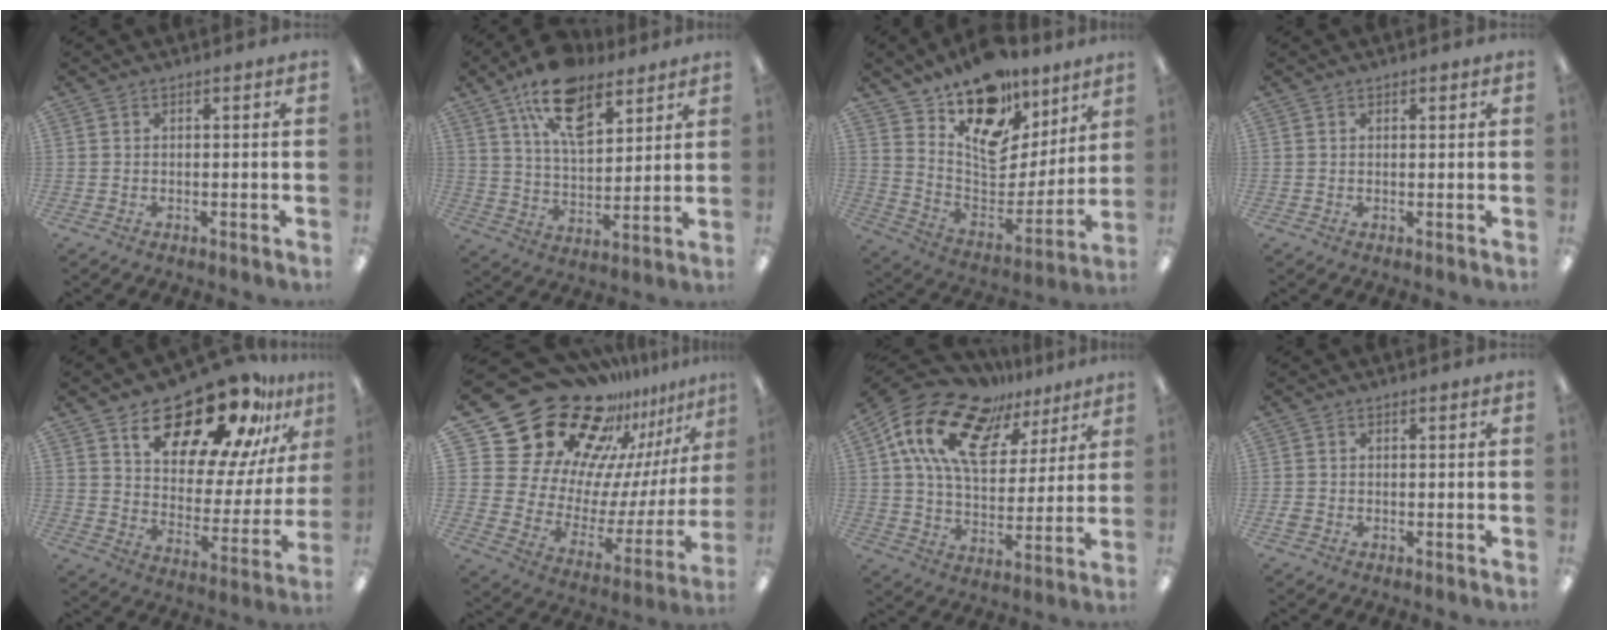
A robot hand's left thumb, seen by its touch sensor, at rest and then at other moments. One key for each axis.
{"total": 15.6, "fx": 9.7, "fy": 7.9, "fz": 9.4, "tx": -0.153, "ty": -0.036, "tz": 0.173}
{"total": 17.5, "fx": 11.7, "fy": 10.1, "fz": 8.1, "tx": -0.126, "ty": -0.098, "tz": 0.211}
{"total": 0.7, "fx": 0.5, "fy": 0.4, "fz": 0.2, "tx": 0.005, "ty": -0.002, "tz": 0.007}
{"total": 20.5, "fx": 15.9, "fy": 7.7, "fz": 10.4, "tx": -0.158, "ty": -0.117, "tz": 0.266}
{"total": 28.8, "fx": 21.2, "fy": 15.9, "fz": 11.1, "tx": -0.159, "ty": -0.196, "tz": 0.417}
{"total": 19.6, "fx": 11.5, "fy": 10.8, "fz": 11.7, "tx": -0.231, "ty": -0.048, "tz": 0.208}
{"total": 1.1, "fx": -0.5, "fy": 0.8, "fz": 0.5, "tx": -0.007, "ty": 0.002, "tz": -0.009}